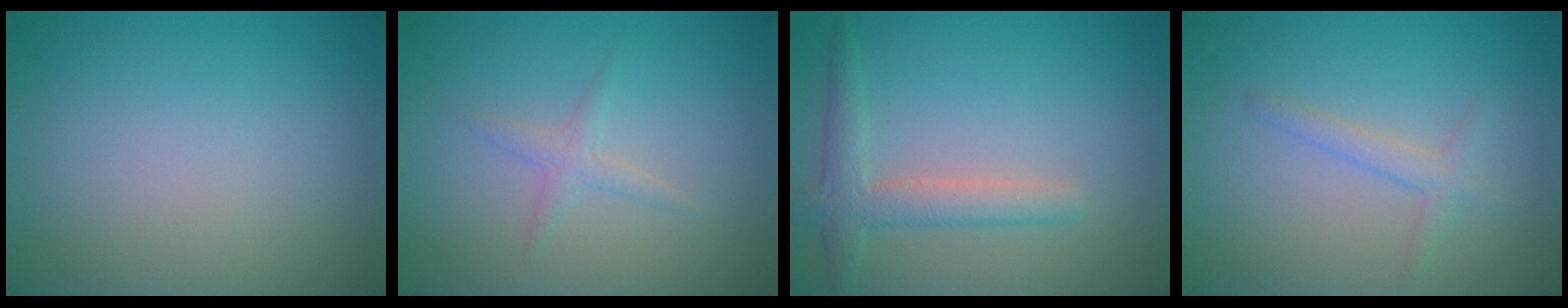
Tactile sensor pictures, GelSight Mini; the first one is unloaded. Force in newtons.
{"total": 1.2, "press": 1.2, "slide": 0.0}
{"total": 3.1, "press": 3.0, "slide": 0.1}
{"total": 1.6, "press": 1.6, "slide": 0.1}